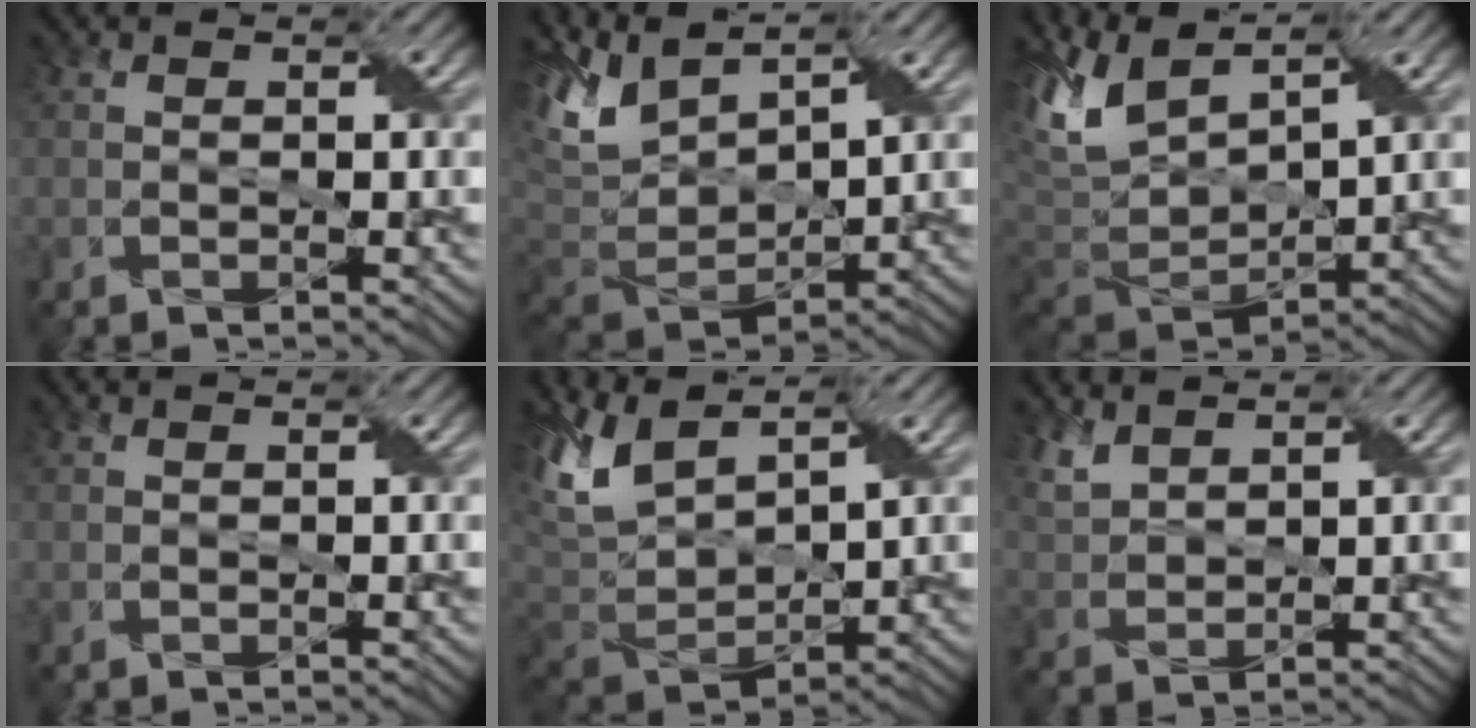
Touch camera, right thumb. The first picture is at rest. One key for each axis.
{"total": 8.8, "fx": 5.0, "fy": 4.1, "fz": 6.0, "tx": -0.160, "ty": 0.012, "tz": 0.093}
{"total": 9.6, "fx": 4.3, "fy": 4.6, "fz": 7.2, "tx": -0.188, "ty": 0.010, "tz": 0.076}
{"total": 0.0}
{"total": 9.0, "fx": 4.7, "fy": 3.9, "fz": 6.6, "tx": -0.174, "ty": 0.012, "tz": 0.089}
{"total": 3.9, "fx": 2.9, "fy": 1.4, "fz": 2.1, "tx": -0.064, "ty": 0.005, "tz": 0.069}